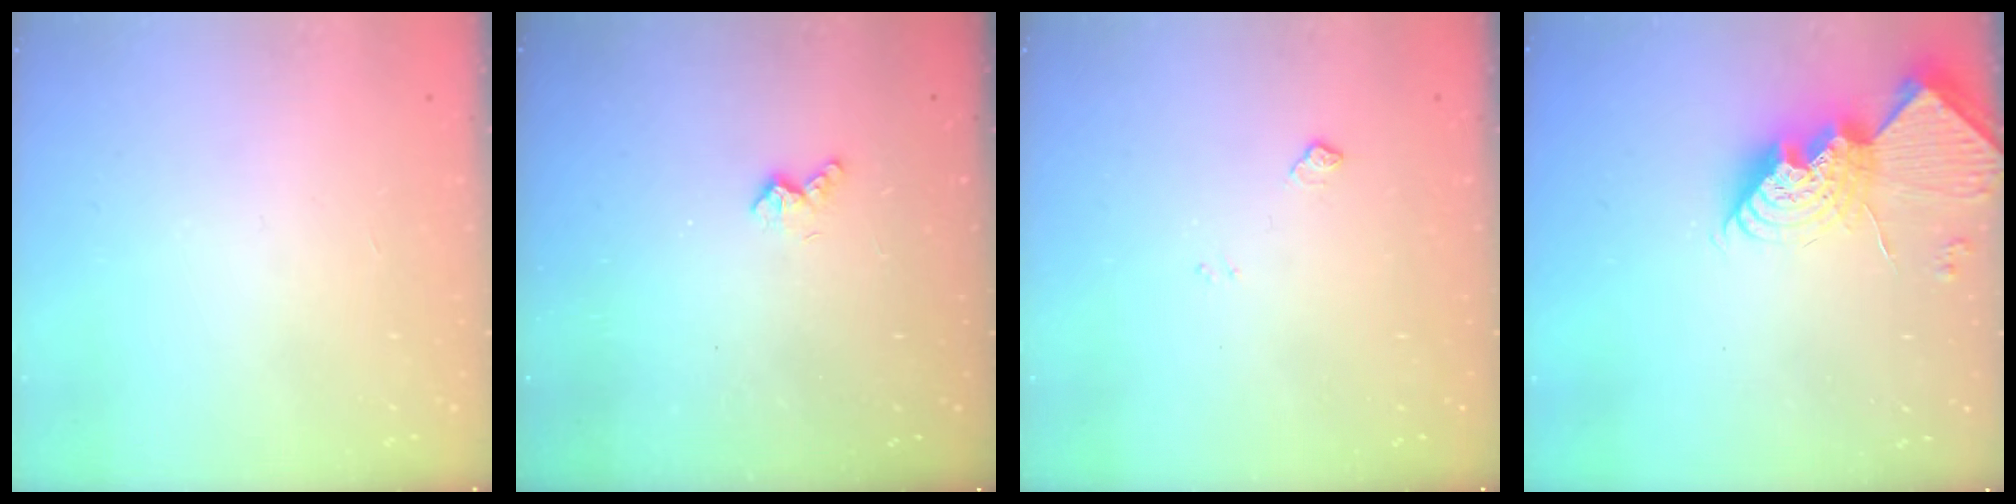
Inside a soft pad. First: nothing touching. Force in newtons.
{"total": 2.6, "press": 2.6, "slide": 0.6}
{"total": 5.6, "press": 5.5, "slide": 0.9}
{"total": 15.8, "press": 15.7, "slide": 1.0}